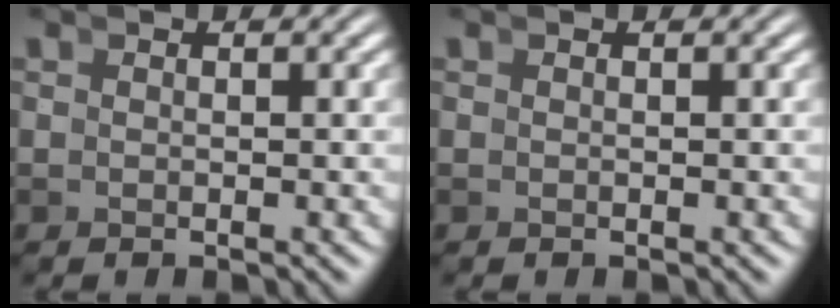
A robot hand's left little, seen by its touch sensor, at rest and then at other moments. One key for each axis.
{"total": 0.0}